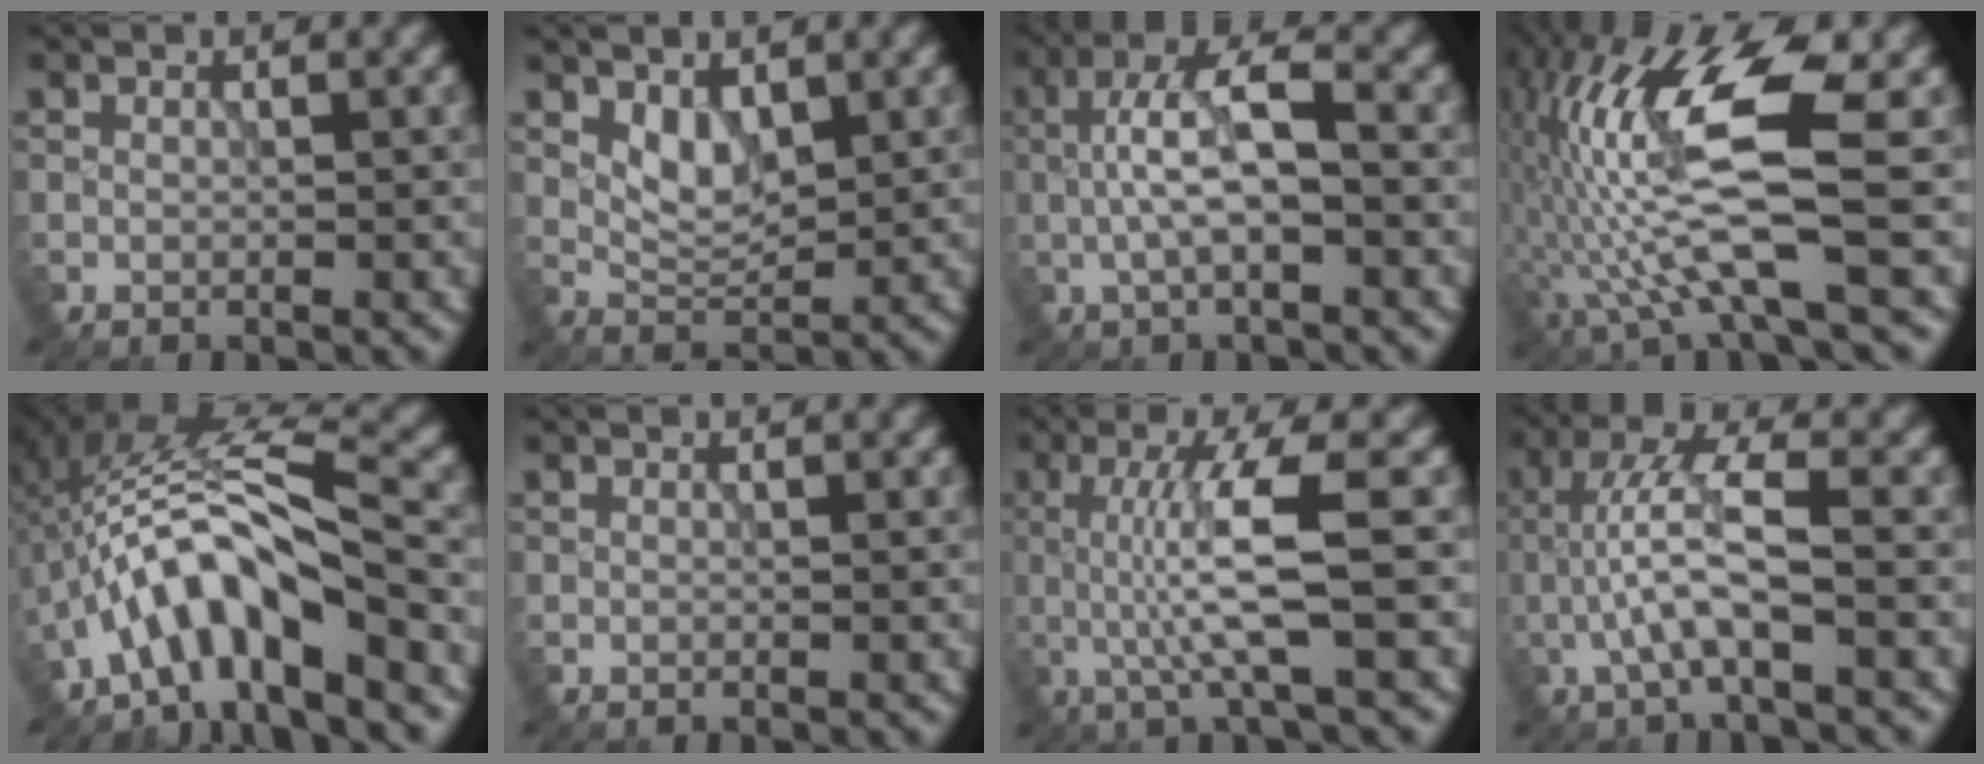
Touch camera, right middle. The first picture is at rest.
{"total": 2.6, "force": [1.3, 1.4, 1.7], "torque": [-0.028, -0.008, 0.031]}
{"total": 5.9, "force": [-0.4, 1.9, 5.6], "torque": [-0.105, 0.017, -0.014]}
{"total": 11.1, "force": [-0.3, 2.2, 10.9], "torque": [-0.217, 0.018, -0.004]}
{"total": 7.7, "force": [-4.0, 1.9, 6.3], "torque": [-0.108, 0.025, -0.073]}
{"total": 0.0}
{"total": 6.2, "force": [-0.2, 0.8, 6.1], "torque": [-0.121, 0.005, -0.001]}
{"total": 5.4, "force": [-1.2, 1.2, 5.1], "torque": [-0.103, 0.019, -0.027]}